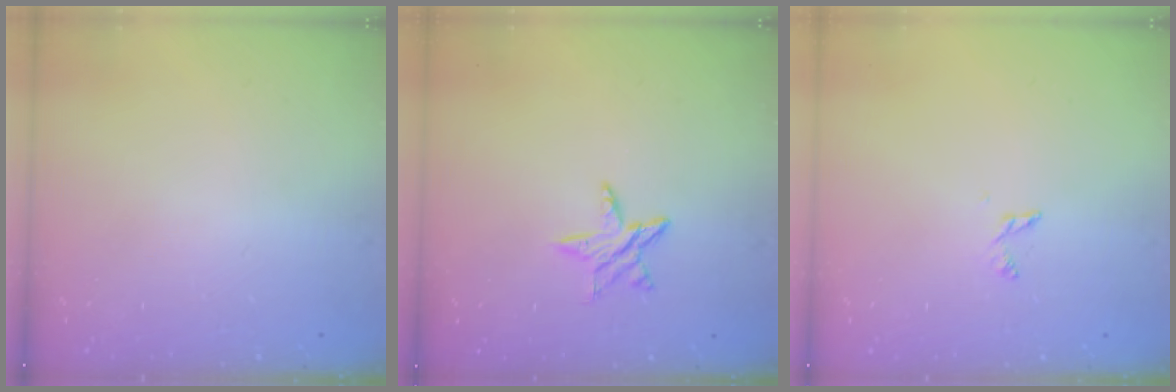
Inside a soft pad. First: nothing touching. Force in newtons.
{"total": 6.5, "press": 6.5, "slide": 0.5}
{"total": 2.8, "press": 2.8, "slide": 0.2}